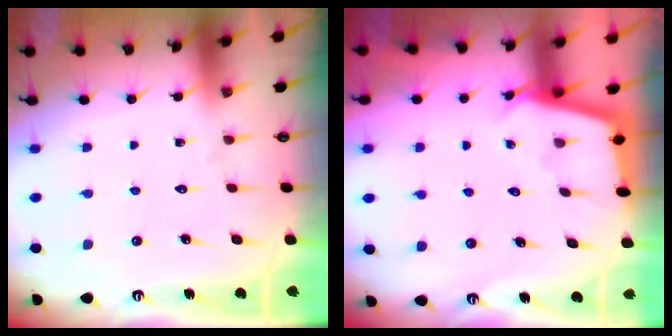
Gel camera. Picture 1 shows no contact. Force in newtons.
{"total": 2.9, "press": 2.9, "slide": 0.3}